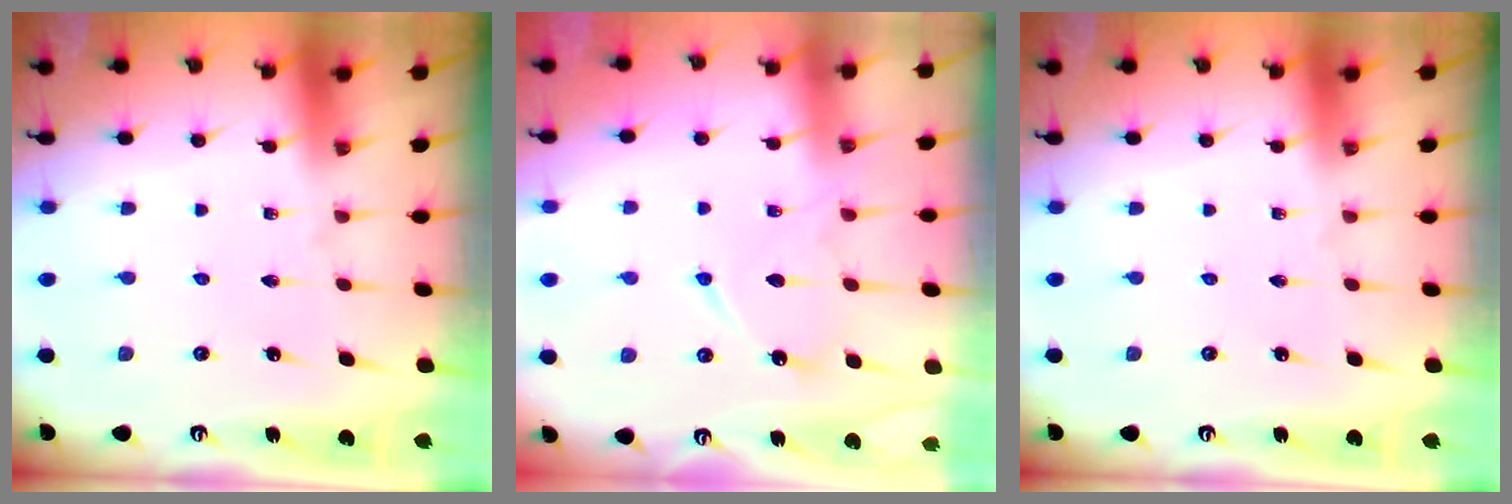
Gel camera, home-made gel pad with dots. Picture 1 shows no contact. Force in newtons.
{"total": 10.5, "press": 10.5, "slide": 1.1}
{"total": 0.0}